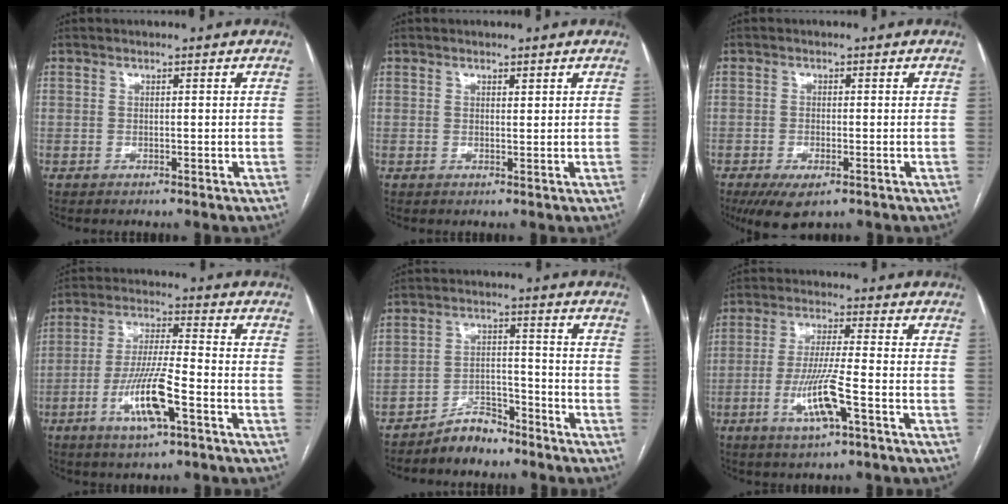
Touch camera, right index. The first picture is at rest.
{"total": 0.7, "force": [0.5, 0.2, 0.4], "torque": [-0.009, -0.003, 0.007]}
{"total": 5.3, "force": [-3.1, 2.0, 3.8], "torque": [-0.066, -0.010, -0.044]}
{"total": 10.5, "force": [-4.3, 1.2, 9.5], "torque": [-0.187, -0.007, -0.078]}
{"total": 5.4, "force": [-4.7, 2.2, 1.3], "torque": [-0.019, 0.007, -0.083]}
{"total": 8.5, "force": [-3.1, 0.3, 7.9], "torque": [-0.158, -0.009, -0.058]}